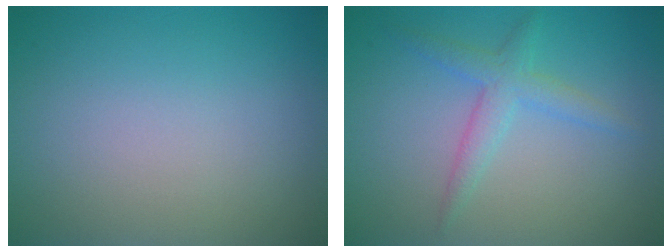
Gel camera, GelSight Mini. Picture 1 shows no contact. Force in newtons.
{"total": 2.4, "press": 2.4, "slide": 0.1}